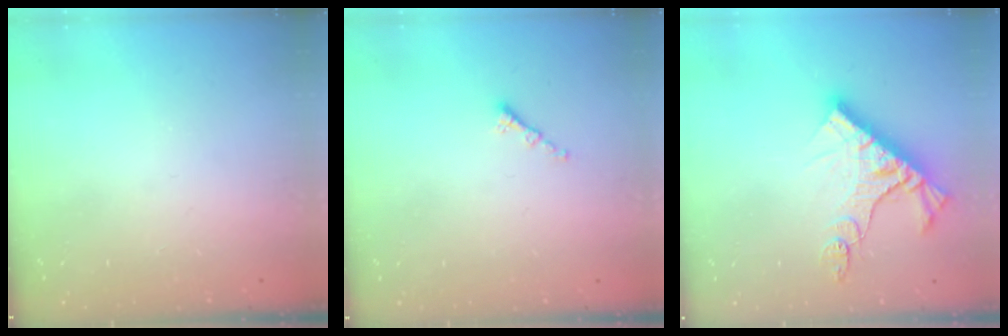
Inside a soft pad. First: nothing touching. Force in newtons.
{"total": 0.8, "press": 0.8, "slide": 0.2}
{"total": 11.8, "press": 11.8, "slide": 1.1}